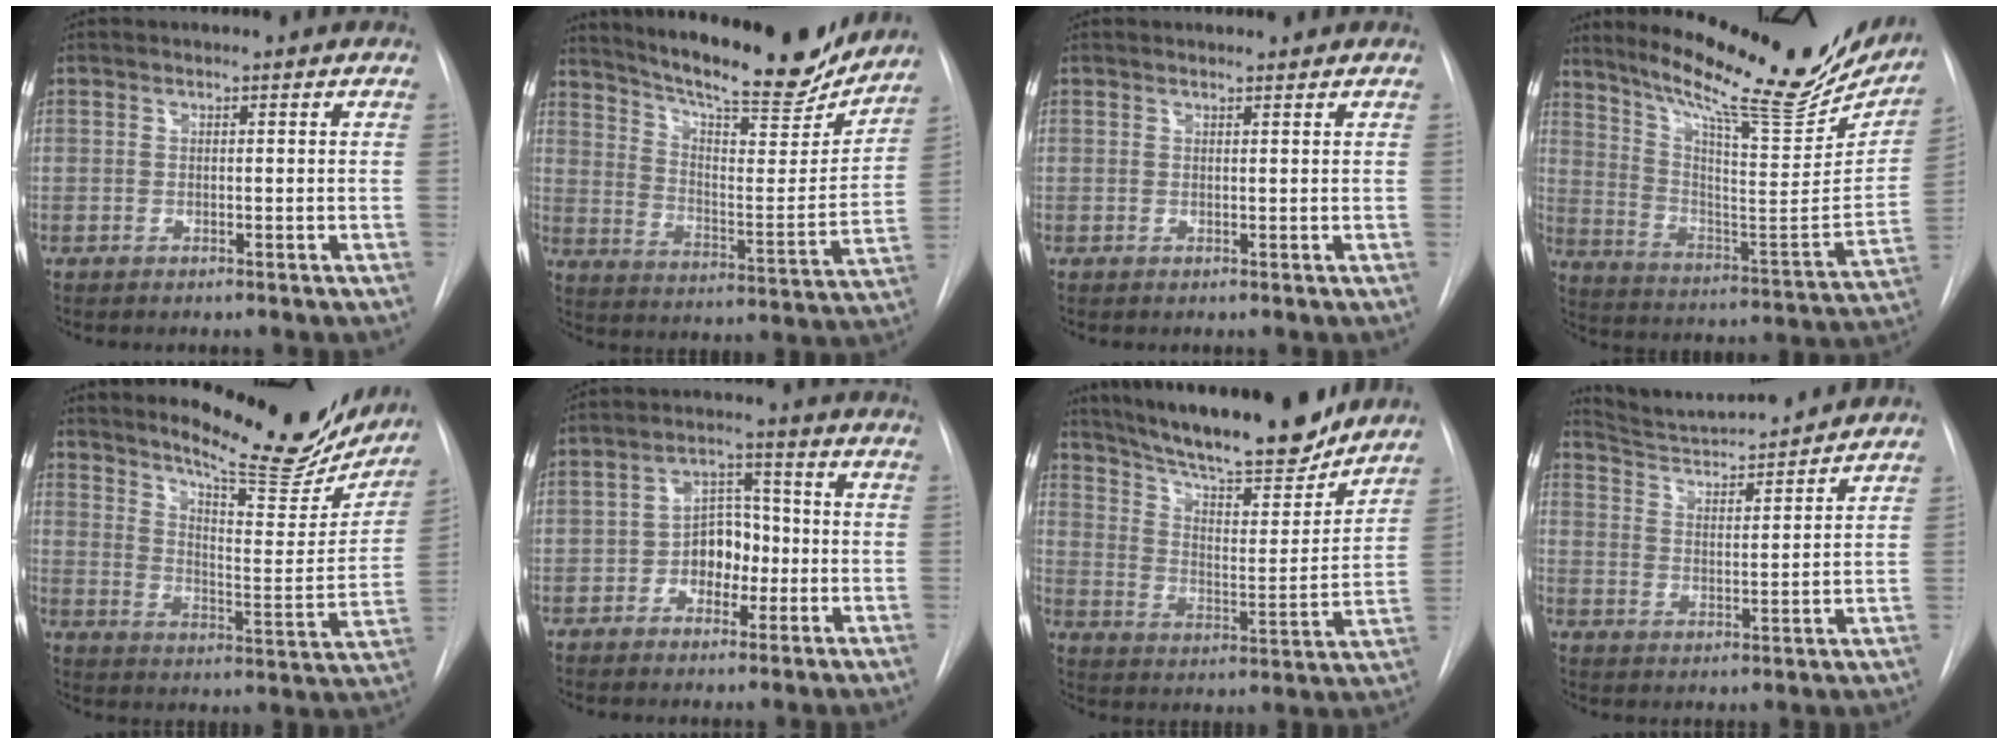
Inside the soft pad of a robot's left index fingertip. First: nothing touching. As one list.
[{"total": 22.8, "force": [20.1, 4.0, 9.8], "torque": [-0.162, -0.033, 0.284]}, {"total": 1.3, "force": [1.3, 0.1, 0.1], "torque": [-0.007, 0.005, 0.018]}, {"total": 26.7, "force": [22.3, 4.4, 14.0], "torque": [-0.222, -0.059, 0.314]}, {"total": 19.7, "force": [17.5, 3.5, 8.4], "torque": [-0.118, -0.052, 0.234]}, {"total": 6.2, "force": [-1.7, 4.2, 4.3], "torque": [-0.071, 0.024, -0.031]}, {"total": 22.2, "force": [19.3, 3.5, 10.5], "torque": [-0.177, -0.007, 0.287]}, {"total": 12.8, "force": [12.3, 0.8, 3.5], "torque": [-0.064, 0.006, 0.194]}]